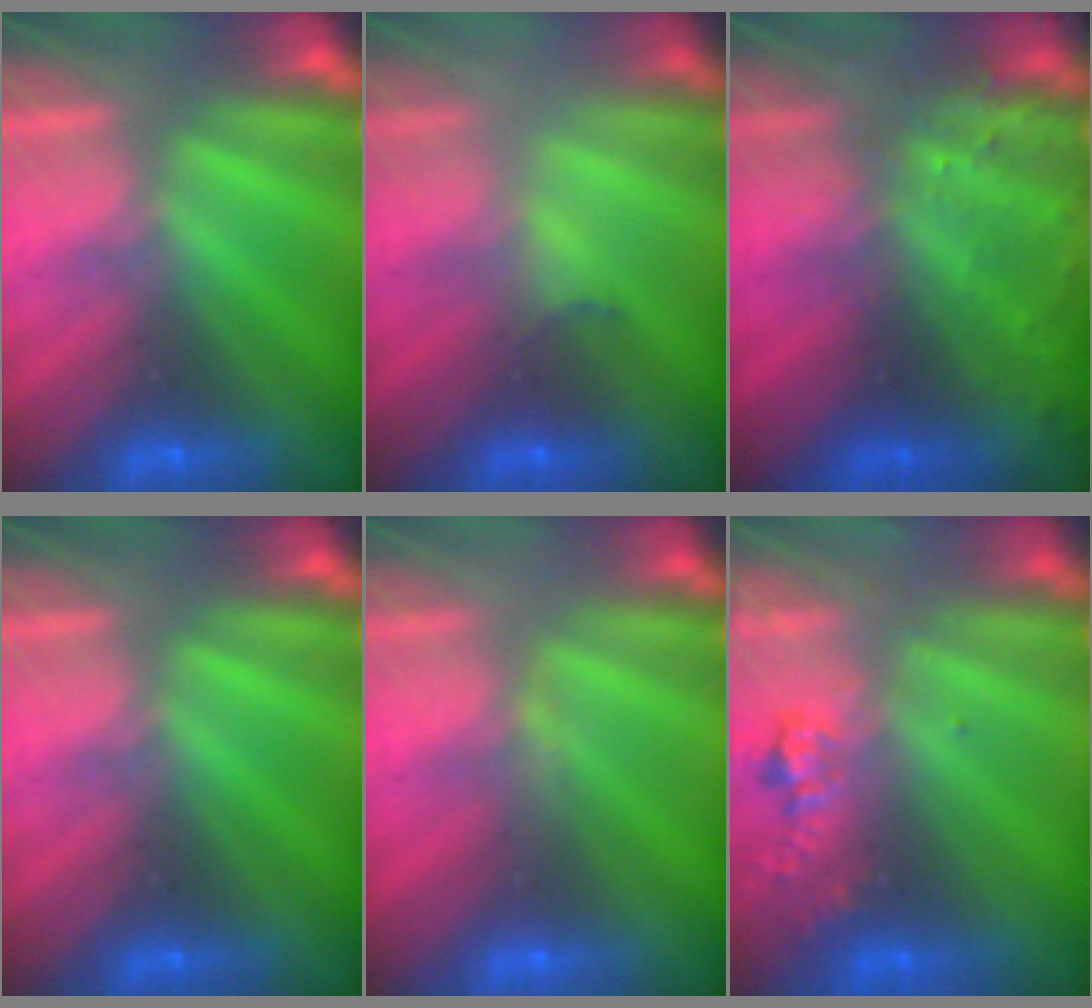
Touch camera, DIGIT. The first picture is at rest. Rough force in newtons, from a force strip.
{"total": 2.1}
{"total": 7.9}
{"total": 0.0}
{"total": 2.9}
{"total": 2.4}